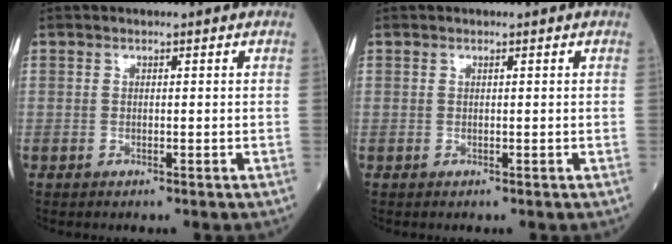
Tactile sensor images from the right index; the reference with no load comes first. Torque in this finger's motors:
{"motor_torque": [-0.04, -0.02, -0.05, 0.00]}